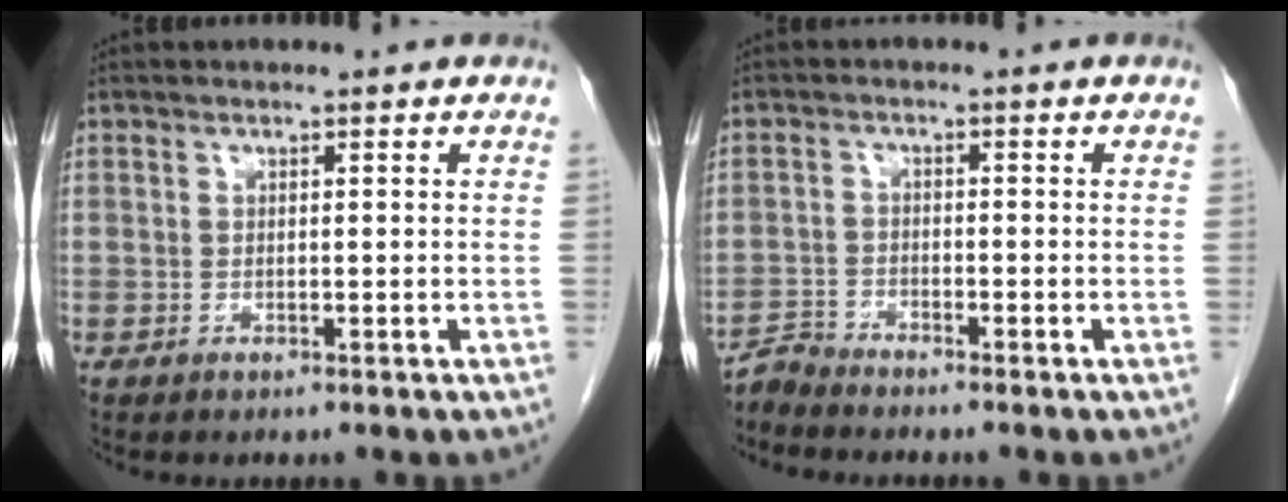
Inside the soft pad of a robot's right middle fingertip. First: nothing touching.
{"total": 2.4, "force": [-2.2, -0.5, -0.6], "torque": [0.016, -0.014, -0.046]}